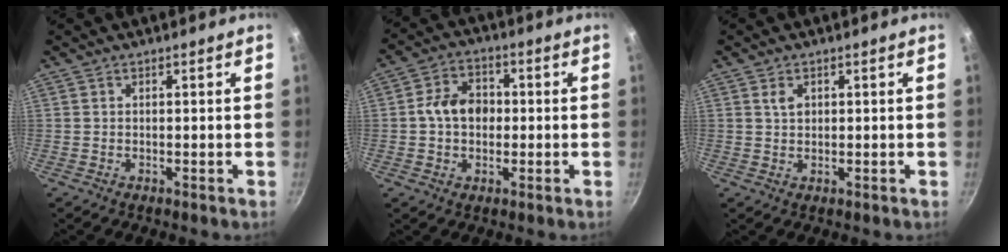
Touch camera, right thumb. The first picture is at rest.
{"total": 8.0, "force": [-0.2, 6.2, 5.2], "torque": [-0.065, 0.017, -0.014]}
{"total": 2.1, "force": [0.7, 1.4, 1.4], "torque": [-0.019, -0.003, 0.012]}